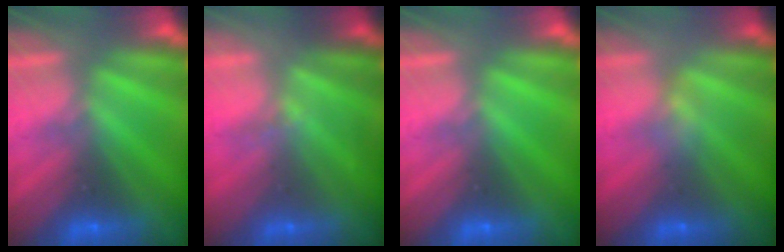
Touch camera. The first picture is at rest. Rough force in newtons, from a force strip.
{"total": 2.2}
{"total": 0.0}
{"total": 2.3}